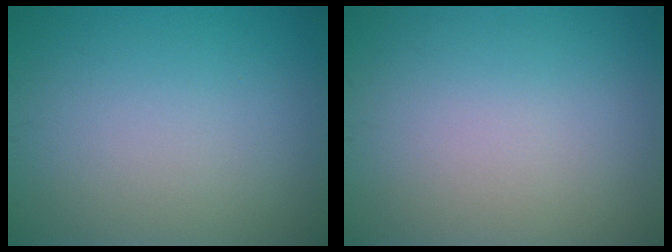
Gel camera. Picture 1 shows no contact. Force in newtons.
{"total": 0.0}